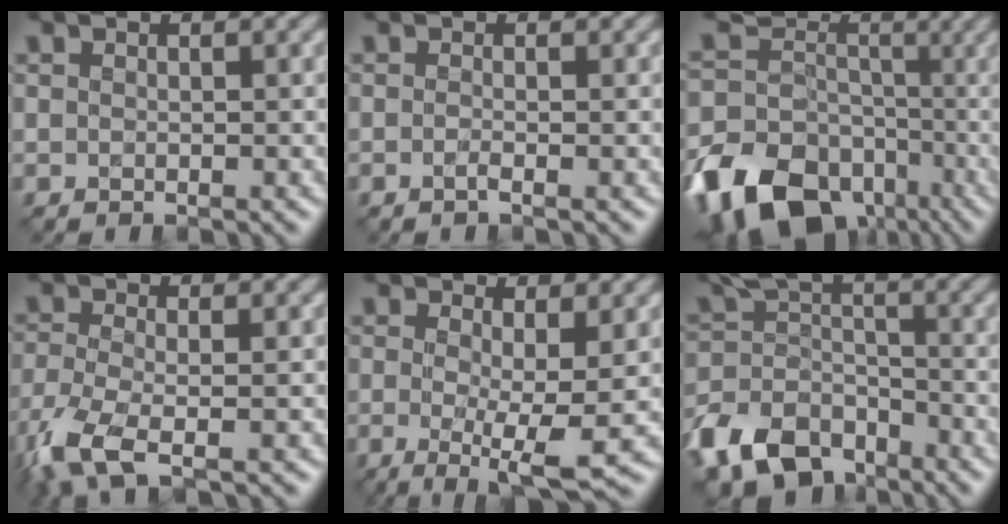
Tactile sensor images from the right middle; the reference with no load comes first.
{"total": 0.8, "force": [-0.4, 0.1, 0.7], "torque": [-0.013, -0.005, -0.008]}
{"total": 17.7, "force": [-7.7, 13.8, 8.0], "torque": [-0.179, -0.035, -0.125]}
{"total": 5.9, "force": [-3.2, 1.9, 4.5], "torque": [-0.114, -0.019, -0.072]}
{"total": 5.4, "force": [-0.4, 1.1, 5.3], "torque": [-0.087, -0.016, -0.006]}
{"total": 8.7, "force": [-6.0, 4.9, 3.9], "torque": [-0.067, -0.008, -0.123]}